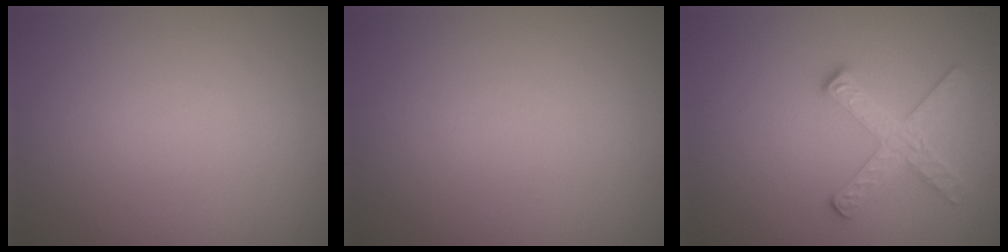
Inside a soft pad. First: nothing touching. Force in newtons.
{"total": 0.0}
{"total": 2.8, "press": 2.7, "slide": 0.6}